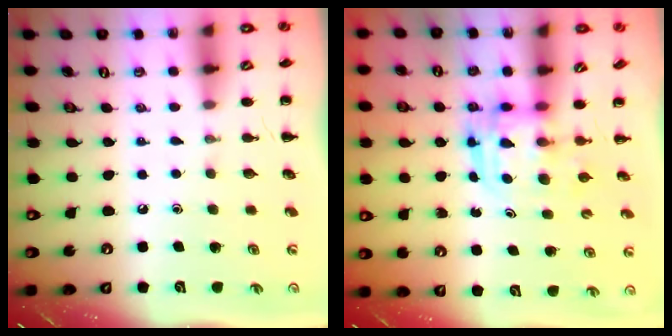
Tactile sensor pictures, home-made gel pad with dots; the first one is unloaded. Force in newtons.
{"total": 3.0, "press": 3.0, "slide": 0.3}